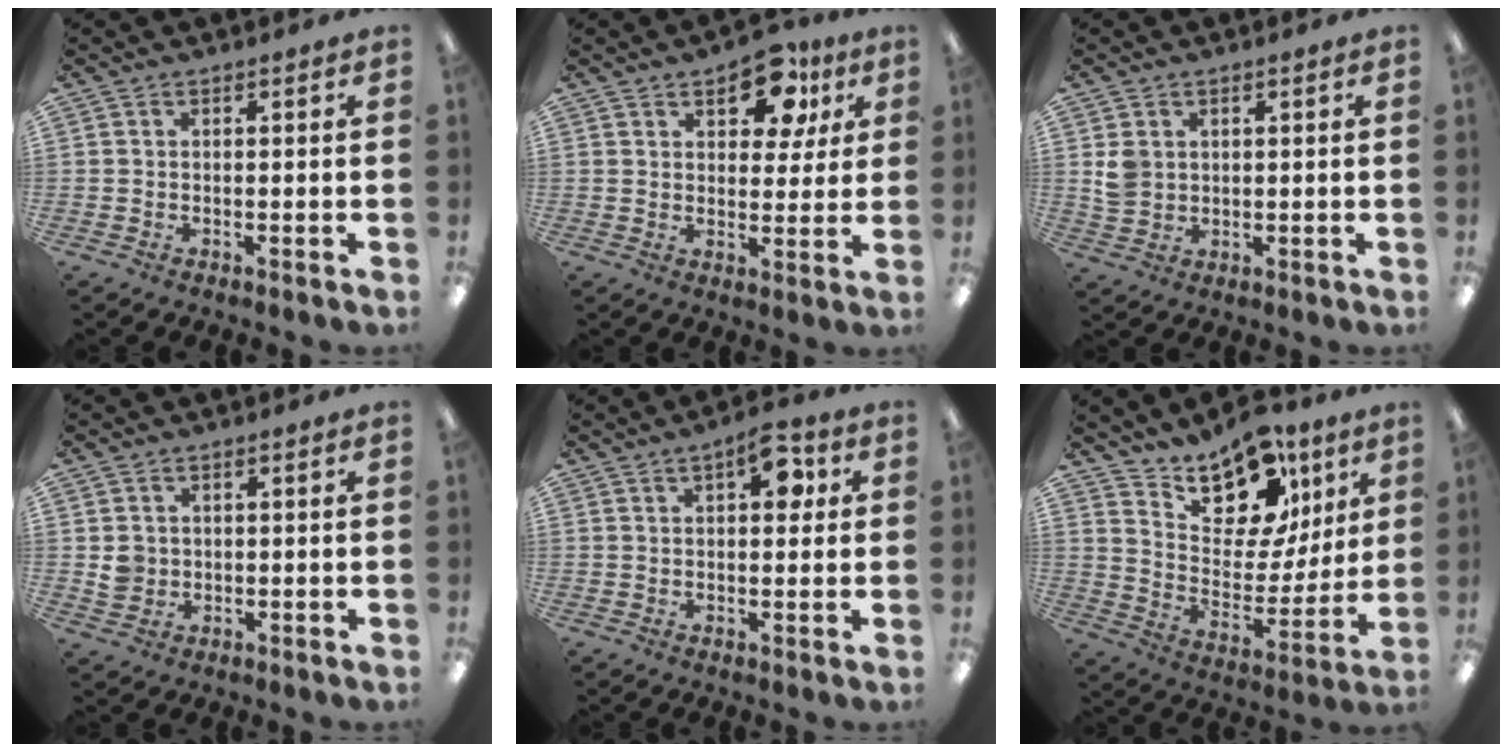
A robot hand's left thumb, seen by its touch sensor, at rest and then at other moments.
{"total": 12.0, "force": [6.1, 6.7, 7.9], "torque": [-0.095, -0.015, 0.101]}
{"total": 4.0, "force": [1.2, 3.5, 1.6], "torque": [-0.029, 0.002, 0.023]}
{"total": 3.3, "force": [0.2, 3.2, 1.0], "torque": [-0.014, 0.002, 0.002]}
{"total": 8.6, "force": [3.2, 4.1, 6.8], "torque": [-0.076, -0.013, 0.048]}
{"total": 16.1, "force": [11.7, 8.6, 6.9], "torque": [-0.103, -0.087, 0.212]}